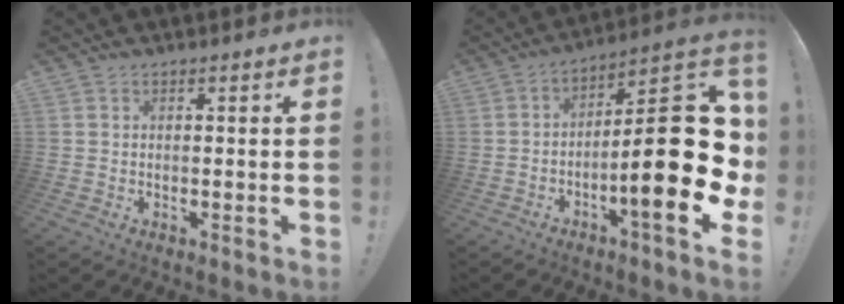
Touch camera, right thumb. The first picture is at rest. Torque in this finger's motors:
{"motor_torque": [2.53, 2.48, 1.49, -1.28, 0.22]}